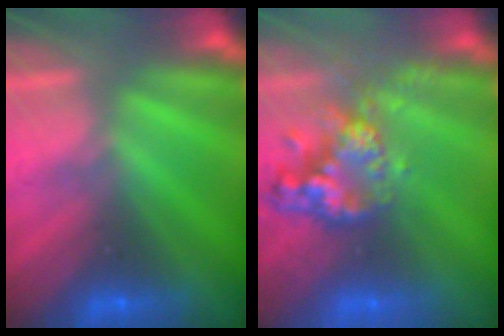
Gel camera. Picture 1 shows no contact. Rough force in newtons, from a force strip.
{"total": 10.8}